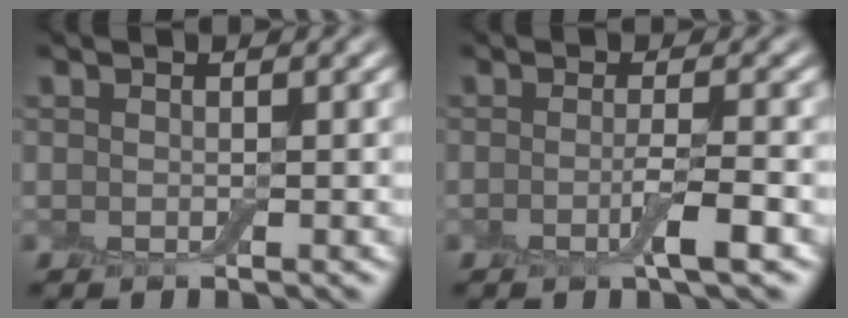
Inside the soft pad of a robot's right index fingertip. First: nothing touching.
{"total": 2.3, "force": [-1.0, 0.2, 2.1], "torque": [-0.036, -0.004, -0.019]}